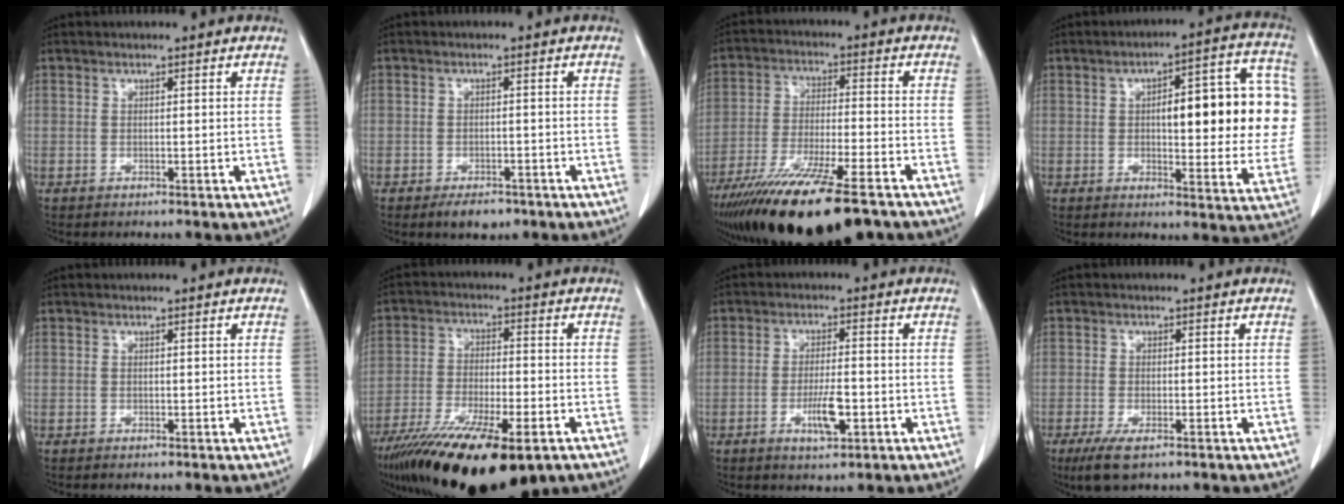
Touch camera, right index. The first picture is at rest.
{"total": 3.6, "force": [-2.5, 1.9, 1.8], "torque": [-0.024, 0.000, -0.029]}
{"total": 20.7, "force": [-15.3, 3.0, 13.7], "torque": [-0.230, -0.043, -0.255]}
{"total": 18.1, "force": [2.1, 5.5, 17.1], "torque": [-0.209, 0.035, 0.027]}
{"total": 0.0}
{"total": 21.4, "force": [-14.4, 5.4, 14.9], "torque": [-0.250, -0.041, -0.230]}
{"total": 5.3, "force": [-1.9, 1.1, 4.8], "torque": [-0.086, -0.003, -0.030]}
{"total": 4.6, "force": [-2.9, 1.4, 3.3], "torque": [-0.067, -0.011, -0.048]}